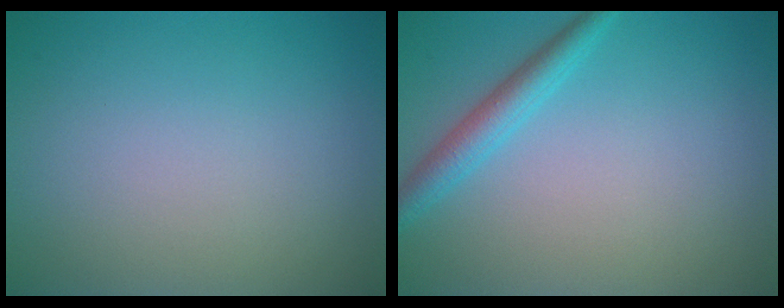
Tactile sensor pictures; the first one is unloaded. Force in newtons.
{"total": 2.6, "press": 2.6, "slide": 0.1}